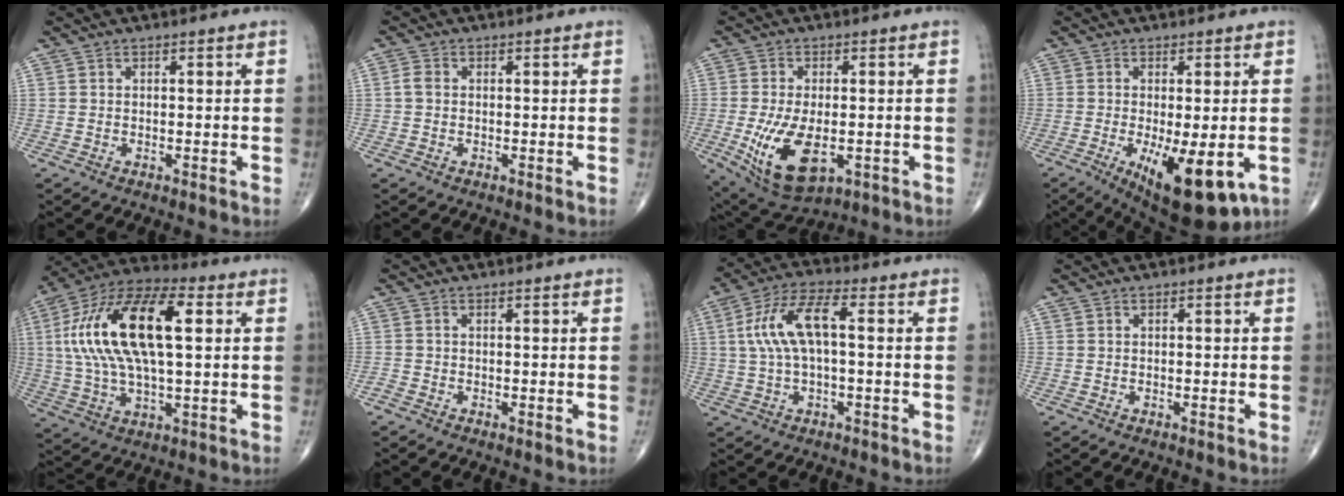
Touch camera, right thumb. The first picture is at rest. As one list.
[{"total": 1.8, "force": [0.0, 1.4, 1.1], "torque": [-0.022, 0.005, -0.002]}, {"total": 12.7, "force": [-3.1, 6.5, 10.4], "torque": [-0.189, -0.011, -0.035]}, {"total": 13.6, "force": [-4.3, 4.7, 12.0], "torque": [-0.175, -0.019, -0.050]}, {"total": 22.5, "force": [4.1, 9.7, 19.8], "torque": [-0.388, 0.023, 0.064]}, {"total": 0.8, "force": [-0.6, 0.3, 0.4], "torque": [-0.010, -0.003, -0.018]}, {"total": 10.7, "force": [1.1, 4.2, 9.8], "torque": [-0.211, 0.036, 0.019]}, {"total": 0.0}]